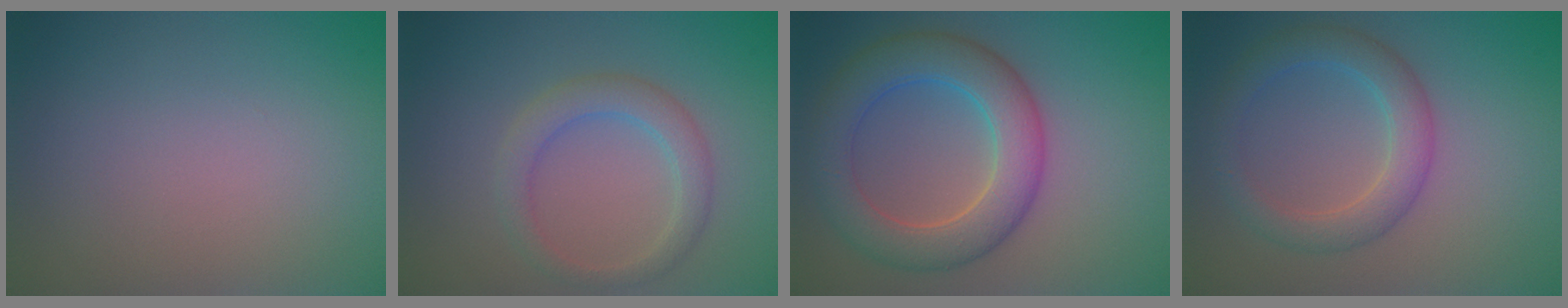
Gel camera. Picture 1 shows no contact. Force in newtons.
{"total": 3.0, "press": 3.0, "slide": 0.0}
{"total": 5.7, "press": 5.7, "slide": 0.5}
{"total": 3.9, "press": 3.9, "slide": 0.1}